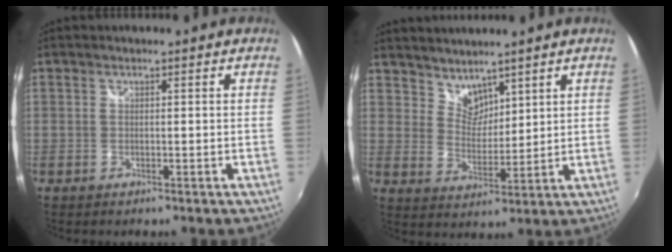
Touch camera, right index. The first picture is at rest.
{"total": 5.8, "force": [5.0, 2.6, 1.2], "torque": [-0.009, 0.004, 0.097]}